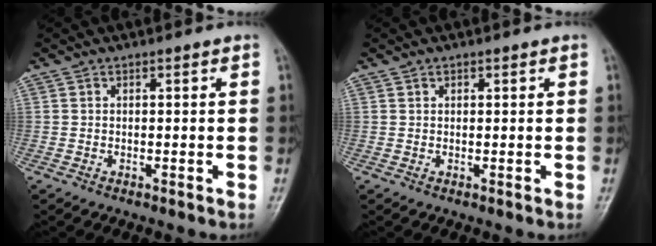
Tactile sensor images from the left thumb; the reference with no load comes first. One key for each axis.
{"total": 0.7, "fx": 0.5, "fy": 0.5, "fz": 0.3, "tx": 0.000, "ty": -0.003, "tz": 0.006}